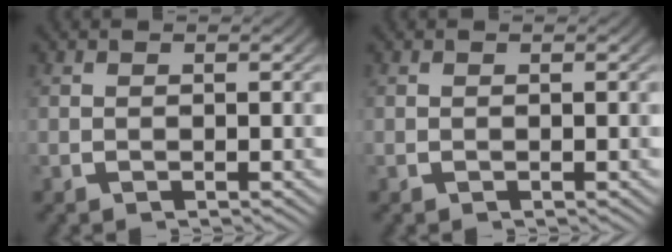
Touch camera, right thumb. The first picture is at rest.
{"total": 0.0}